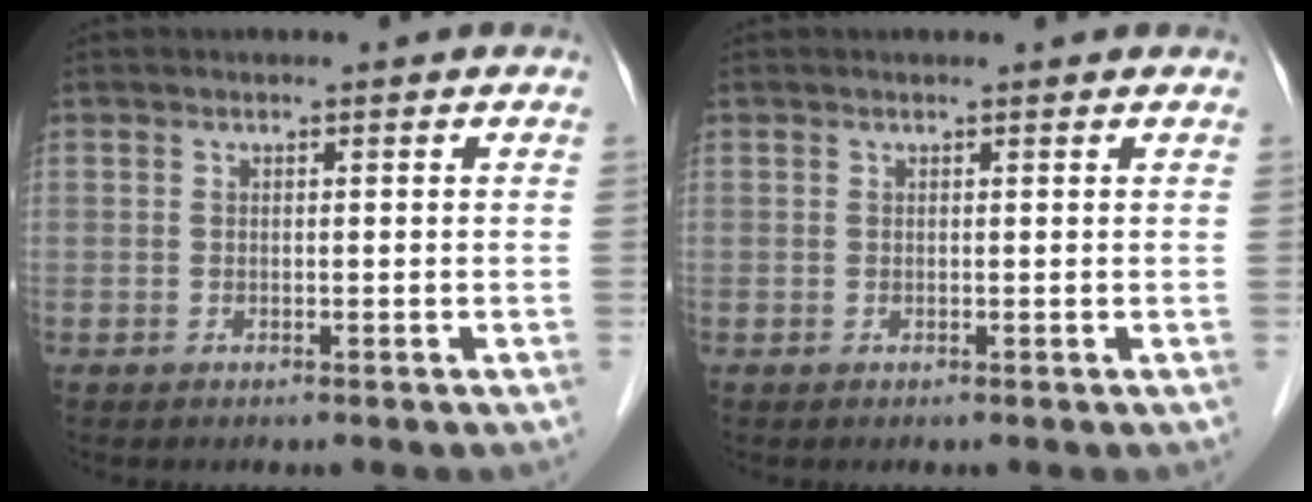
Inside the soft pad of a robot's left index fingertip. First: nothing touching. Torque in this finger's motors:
{"motor_torque": [-0.29, 0.04, -0.63, 0.00]}